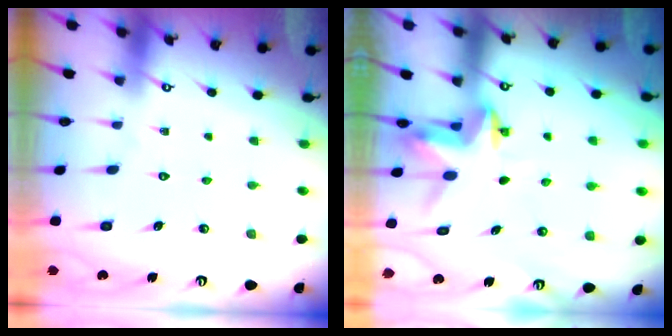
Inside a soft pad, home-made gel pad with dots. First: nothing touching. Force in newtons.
{"total": 3.4, "press": 3.4, "slide": 0.2}